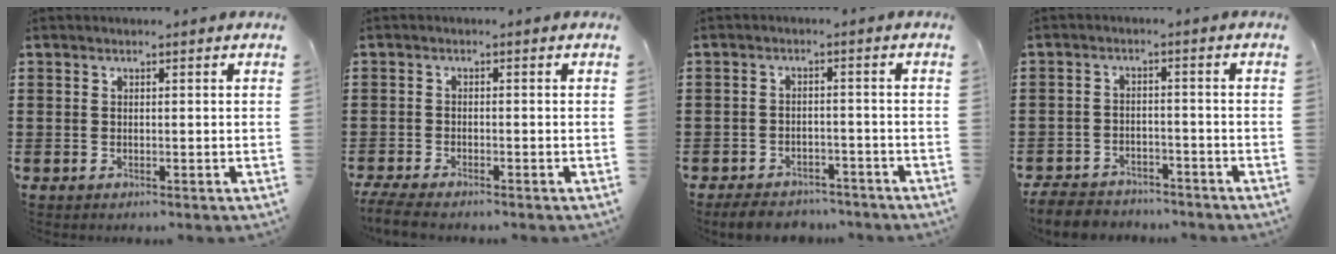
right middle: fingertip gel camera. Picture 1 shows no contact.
{"total": 2.6, "force": [-2.4, 0.2, 1.0], "torque": [-0.031, -0.005, -0.052]}
{"total": 3.7, "force": [-3.6, 0.9, 0.4], "torque": [-0.008, 0.005, -0.073]}
{"total": 4.9, "force": [-4.8, 1.1, 0.6], "torque": [-0.020, 0.007, -0.100]}